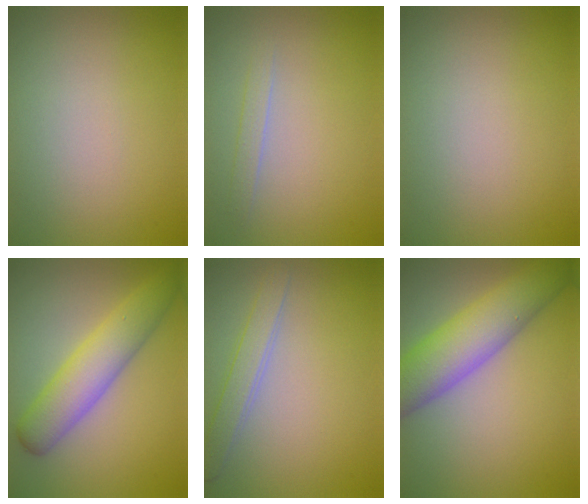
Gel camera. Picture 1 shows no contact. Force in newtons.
{"total": 1.2, "press": 1.2, "slide": 0.1}
{"total": 0.0}
{"total": 5.6, "press": 5.6, "slide": 0.2}
{"total": 2.4, "press": 2.4, "slide": 0.1}
{"total": 7.9, "press": 7.9, "slide": 0.3}